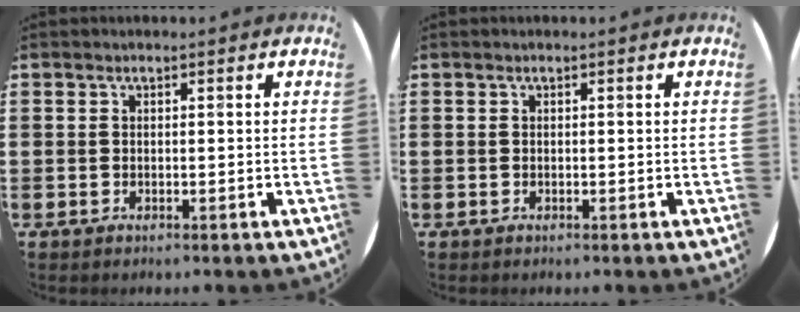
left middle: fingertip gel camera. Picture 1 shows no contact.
{"total": 0.0}